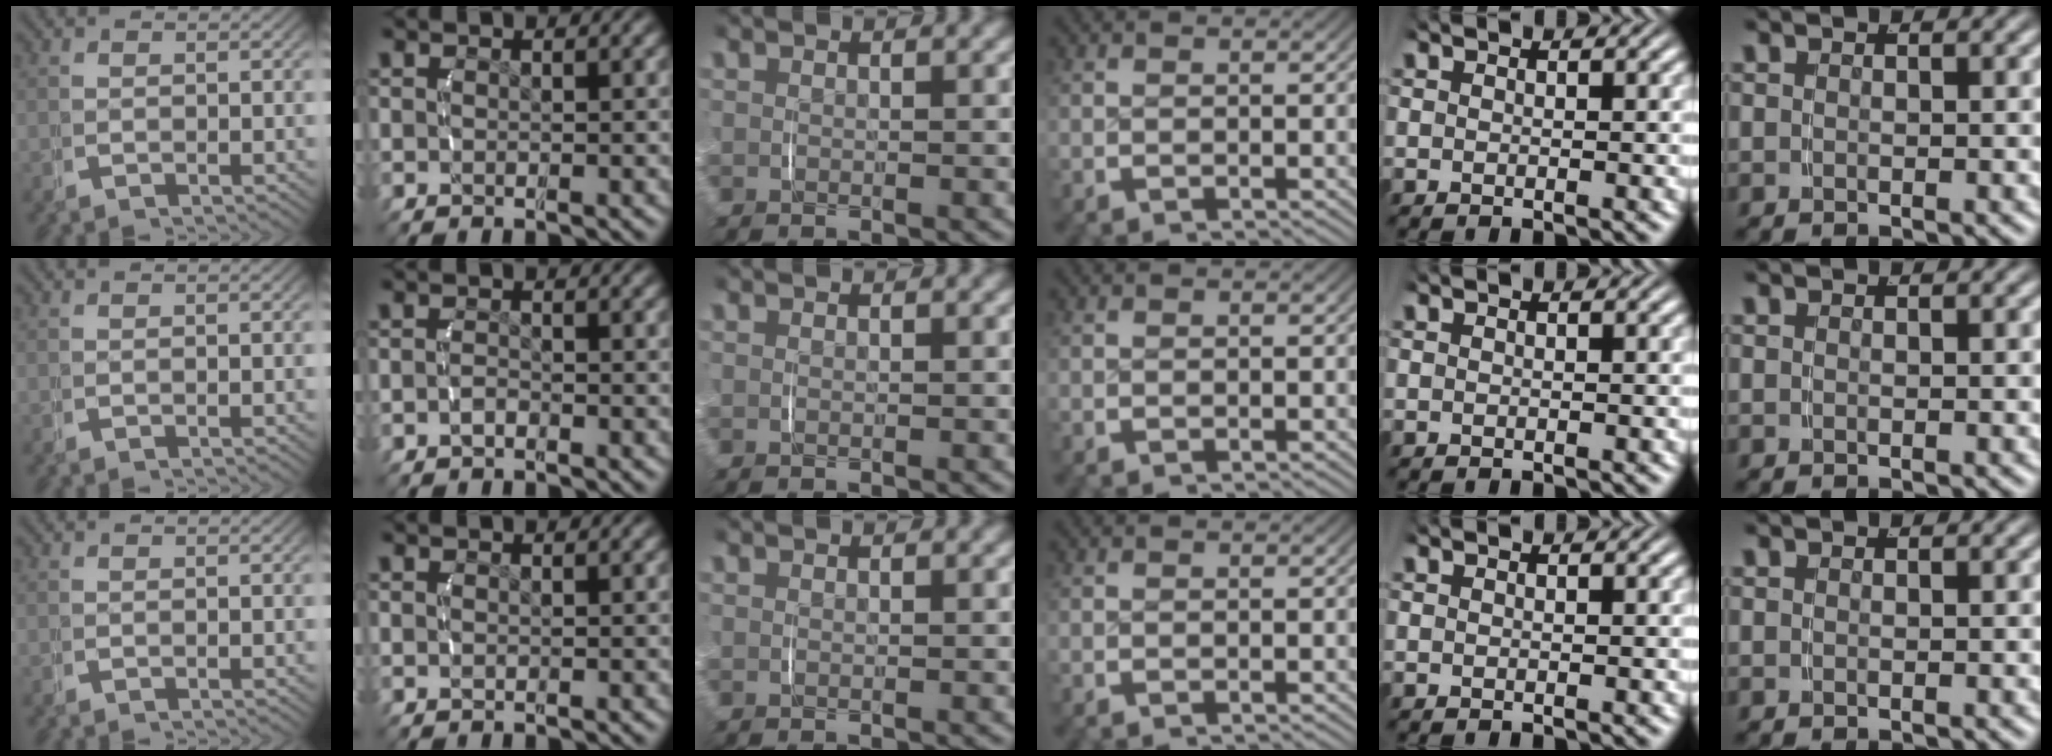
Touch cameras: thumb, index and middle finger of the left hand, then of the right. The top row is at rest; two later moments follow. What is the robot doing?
{"motion": "lift_and_place", "object": "jewelry box"}